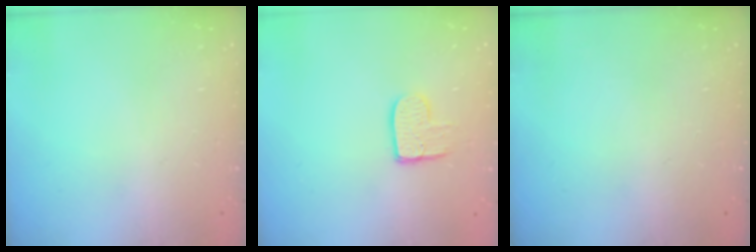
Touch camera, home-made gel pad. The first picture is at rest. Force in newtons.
{"total": 8.8, "press": 8.8, "slide": 0.6}
{"total": 0.0}